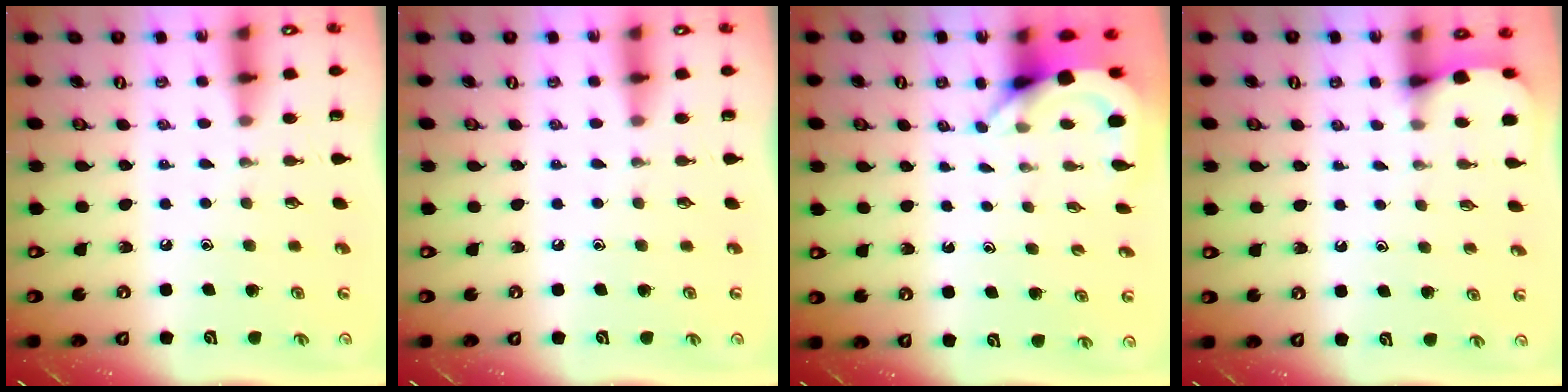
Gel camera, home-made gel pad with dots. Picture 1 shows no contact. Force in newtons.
{"total": 0.0}
{"total": 3.8, "press": 3.8, "slide": 0.3}
{"total": 2.6, "press": 2.6, "slide": 0.4}